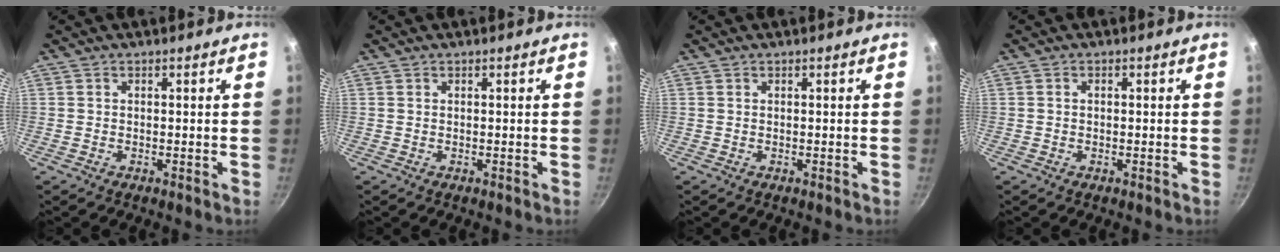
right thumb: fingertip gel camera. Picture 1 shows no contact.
{"total": 0.0}
{"total": 0.0}
{"total": 0.7, "force": [-0.1, 0.5, 0.4], "torque": [-0.007, 0.005, -0.001]}